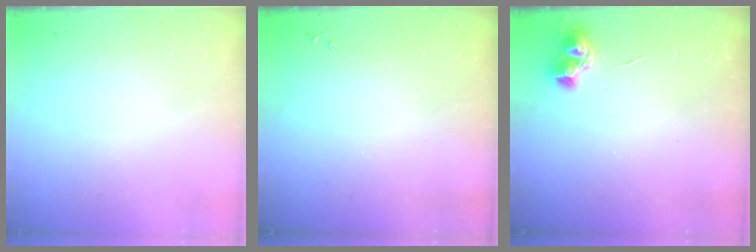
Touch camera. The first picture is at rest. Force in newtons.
{"total": 0.0}
{"total": 8.0, "press": 7.9, "slide": 0.7}